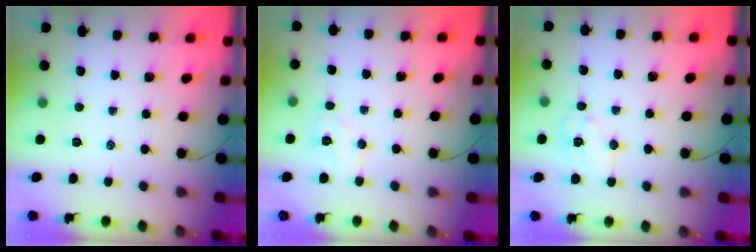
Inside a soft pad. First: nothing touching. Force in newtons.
{"total": 5.4, "press": 5.3, "slide": 1.1}
{"total": 7.4, "press": 7.3, "slide": 1.2}